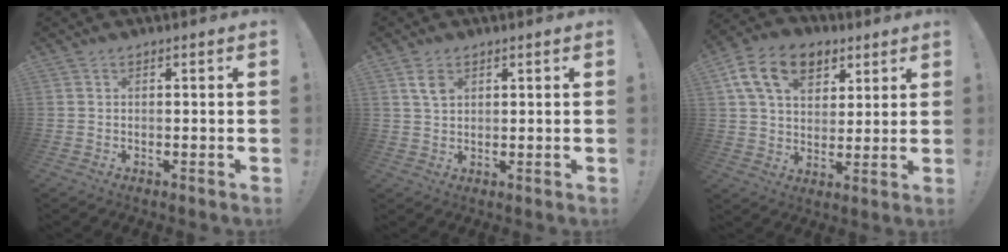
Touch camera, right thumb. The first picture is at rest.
{"total": 3.9, "force": [1.9, 2.4, 2.3], "torque": [-0.038, -0.004, 0.036]}
{"total": 15.8, "force": [7.4, 10.7, 8.9], "torque": [-0.149, -0.021, 0.141]}